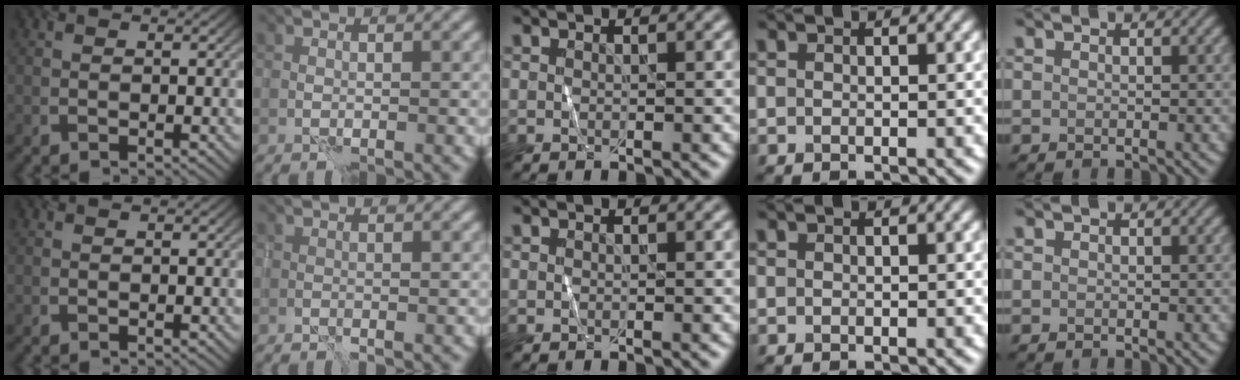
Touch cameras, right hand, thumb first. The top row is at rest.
{}